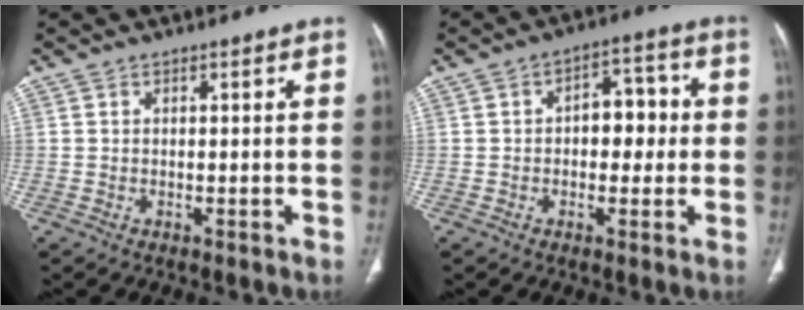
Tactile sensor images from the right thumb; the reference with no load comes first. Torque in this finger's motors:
{"motor_torque": [-0.05, 0.28, -0.14, 0.24, 0.08]}